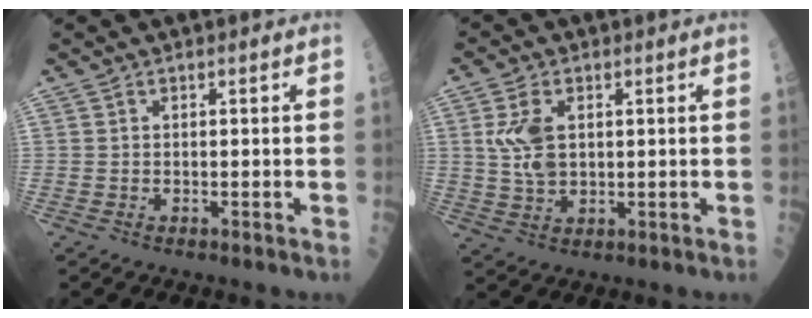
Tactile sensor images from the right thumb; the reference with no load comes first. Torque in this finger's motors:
{"motor_torque": [-0.02, 0.03, 0.39, 0.38, 0.06]}